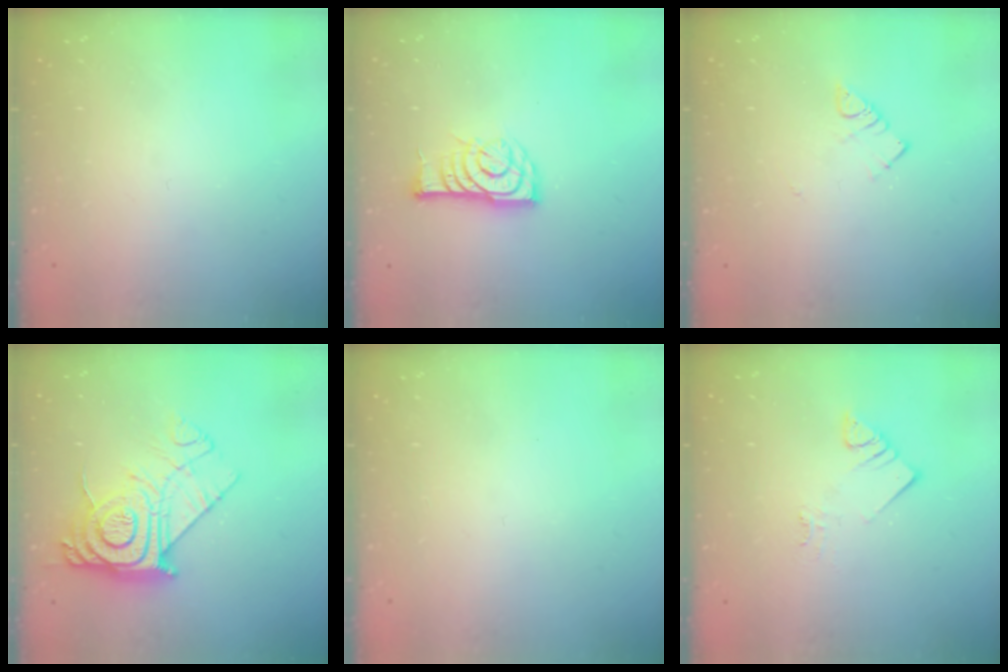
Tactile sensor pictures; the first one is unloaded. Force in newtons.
{"total": 10.4, "press": 10.4, "slide": 0.5}
{"total": 3.2, "press": 3.2, "slide": 0.2}
{"total": 14.3, "press": 14.3, "slide": 1.0}
{"total": 1.5, "press": 1.5, "slide": 0.1}
{"total": 3.7, "press": 3.7, "slide": 0.3}